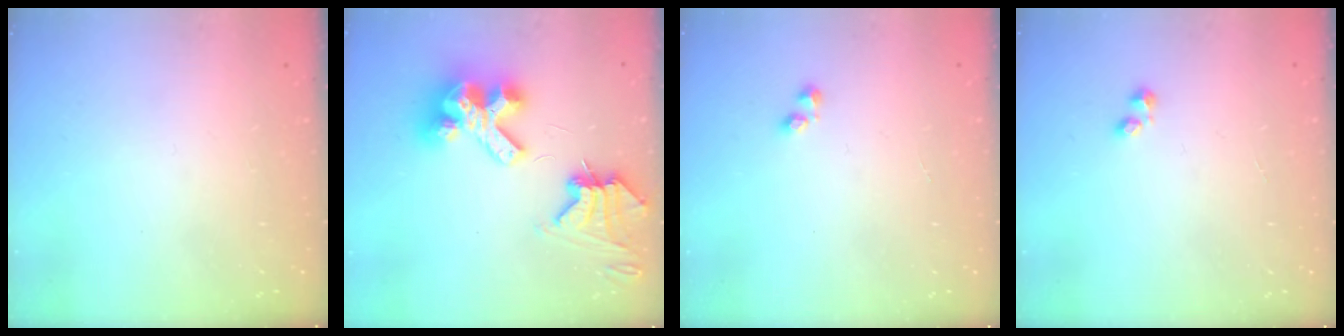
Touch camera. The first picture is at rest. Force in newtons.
{"total": 13.0, "press": 13.0, "slide": 0.9}
{"total": 1.4, "press": 1.4, "slide": 0.5}
{"total": 1.2, "press": 1.1, "slide": 0.5}